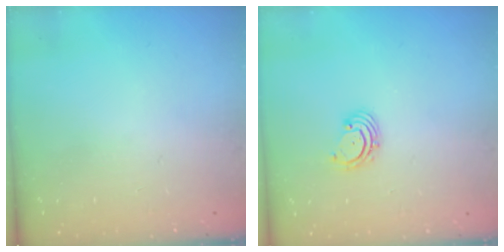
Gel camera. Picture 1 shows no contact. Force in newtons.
{"total": 1.8, "press": 1.7, "slide": 0.7}